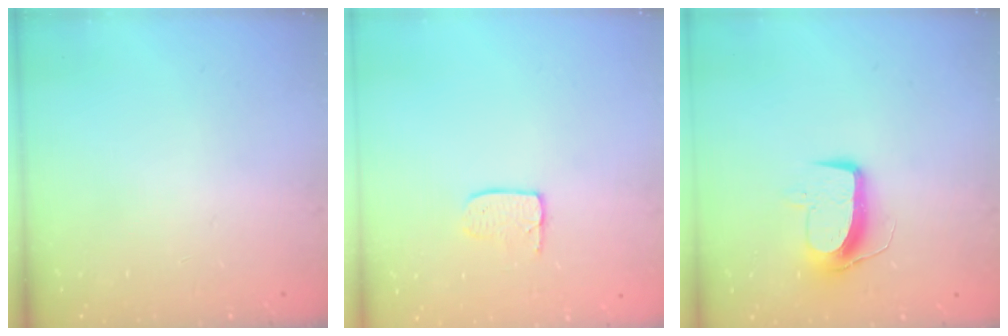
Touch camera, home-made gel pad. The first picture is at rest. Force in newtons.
{"total": 3.3, "press": 3.3, "slide": 0.1}
{"total": 9.8, "press": 9.7, "slide": 0.8}